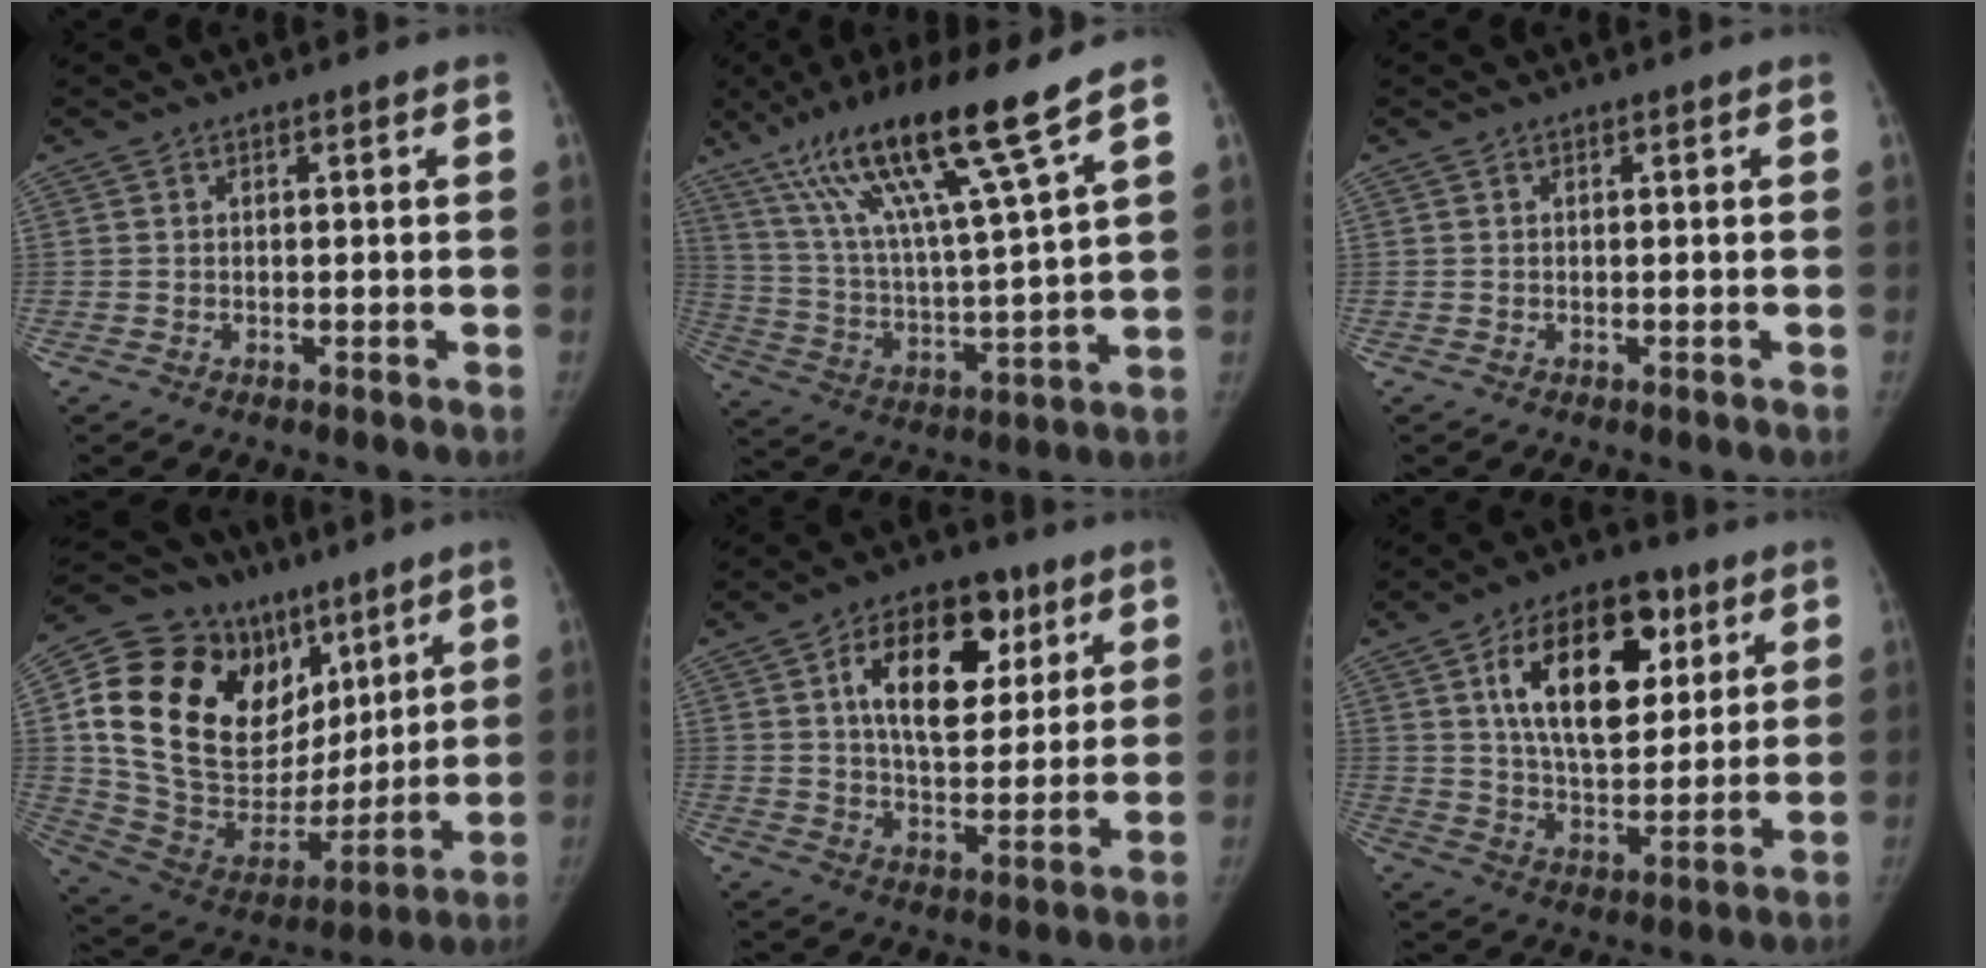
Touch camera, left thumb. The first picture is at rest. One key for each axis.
{"total": 18.5, "fx": 12.6, "fy": 0.0, "fz": 13.6, "tx": -0.227, "ty": -0.056, "tz": 0.228}
{"total": 0.0}
{"total": 30.7, "fx": 11.9, "fy": 20.3, "fz": 19.7, "tx": -0.324, "ty": 0.011, "tz": 0.222}
{"total": 15.6, "fx": 5.9, "fy": 9.2, "fz": 11.2, "tx": -0.134, "ty": -0.012, "tz": 0.096}
{"total": 18.7, "fx": 7.0, "fy": 10.6, "fz": 13.8, "tx": -0.174, "ty": -0.021, "tz": 0.117}